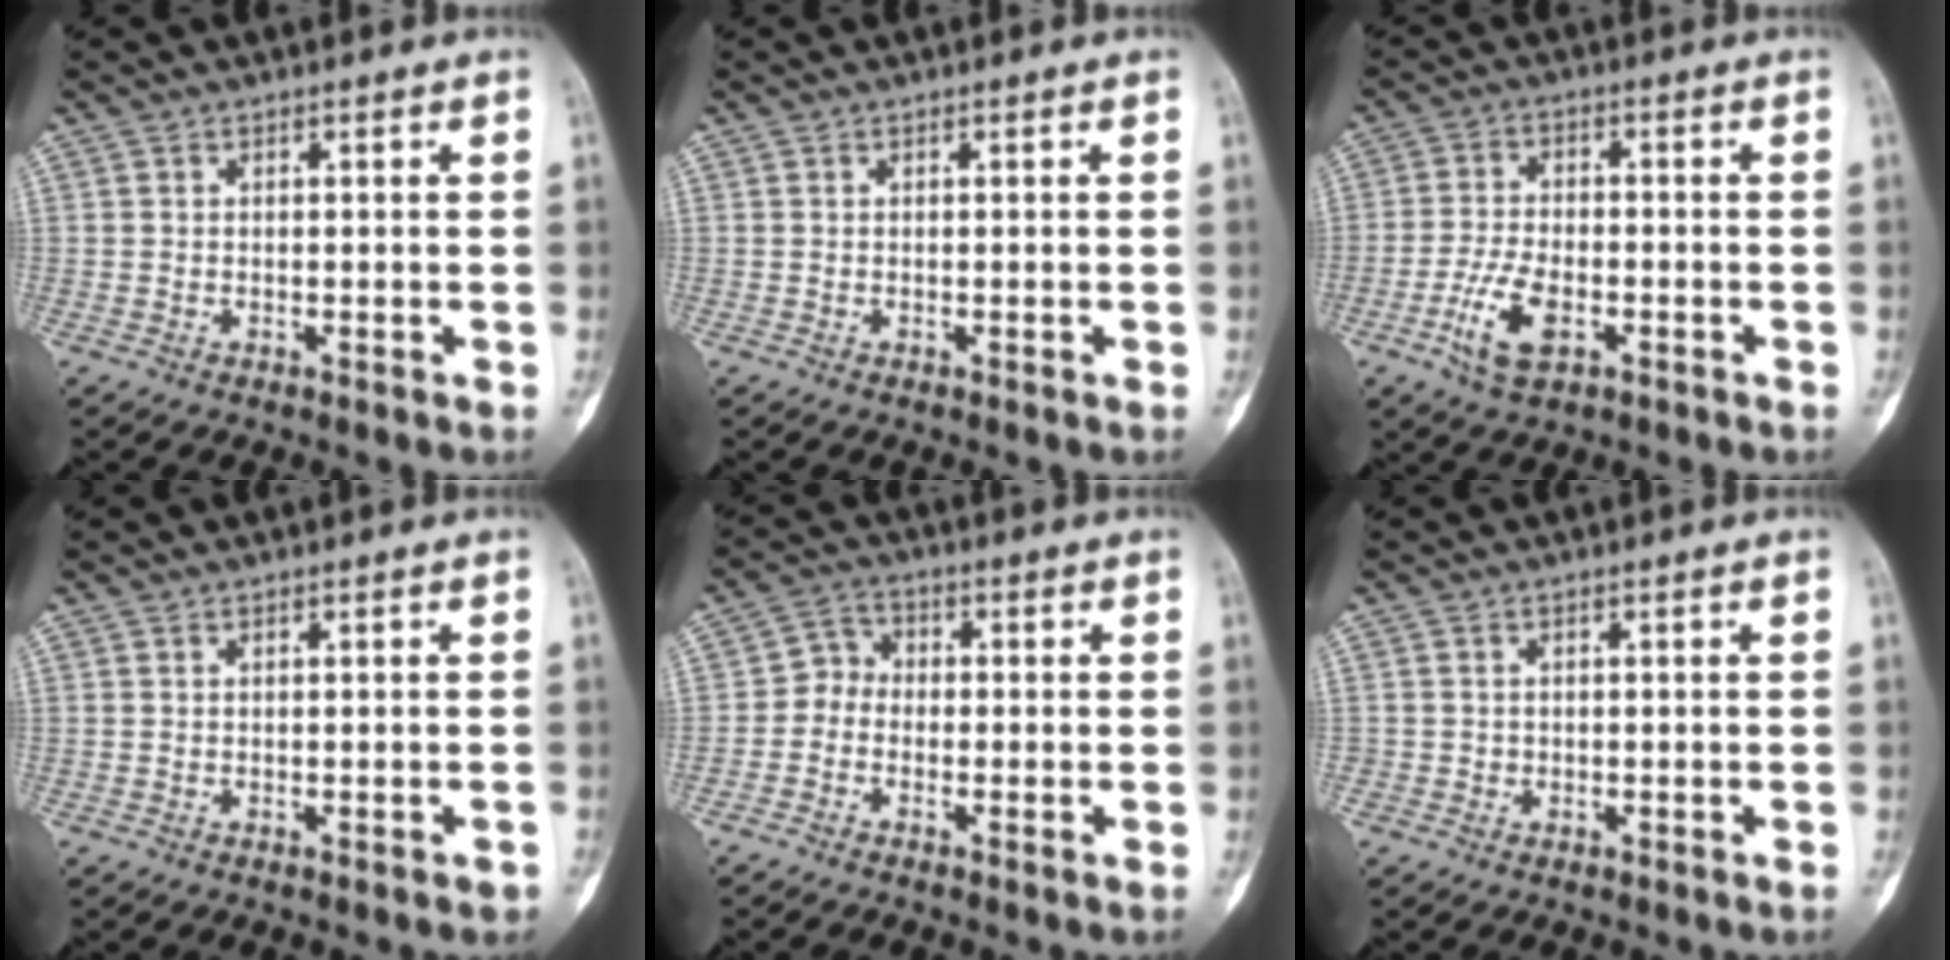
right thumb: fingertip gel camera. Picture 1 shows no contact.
{"total": 0.0}
{"total": 8.0, "force": [-3.3, 4.0, 6.0], "torque": [-0.122, 0.011, -0.061]}
{"total": 0.7, "force": [-0.2, 0.3, 0.6], "torque": [-0.009, 0.000, 0.000]}
{"total": 3.6, "force": [-1.3, 3.1, 1.5], "torque": [-0.002, 0.014, -0.043]}
{"total": 0.7, "force": [-0.2, 0.7, 0.0], "torque": [0.005, 0.005, -0.004]}